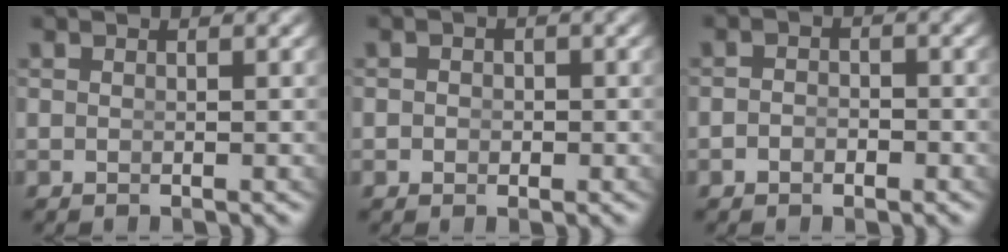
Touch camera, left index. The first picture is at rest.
{"total": 0.9, "force": [-0.5, 0.7, 0.3], "torque": [-0.002, -0.010, -0.006]}
{"total": 1.4, "force": [-1.1, 0.7, 0.3], "torque": [-0.001, -0.011, -0.018]}